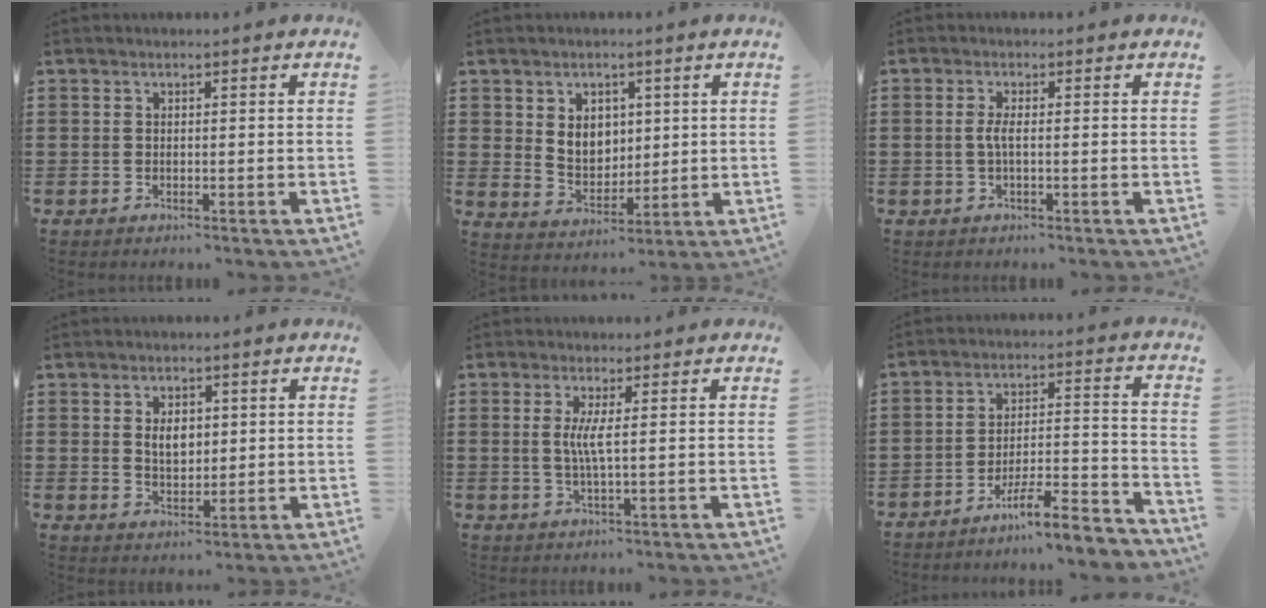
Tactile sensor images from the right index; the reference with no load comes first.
{"total": 5.1, "force": [1.6, 4.1, 2.6], "torque": [-0.051, 0.004, 0.027]}
{"total": 2.0, "force": [-0.2, 0.1, 2.0], "torque": [-0.055, -0.010, -0.008]}
{"total": 3.8, "force": [0.9, 2.3, 2.8], "torque": [-0.047, 0.001, 0.013]}
{"total": 3.4, "force": [0.4, -0.3, 3.3], "torque": [-0.067, -0.008, 0.005]}
{"total": 7.9, "force": [-6.8, 0.7, 3.9], "torque": [-0.056, 0.011, -0.126]}